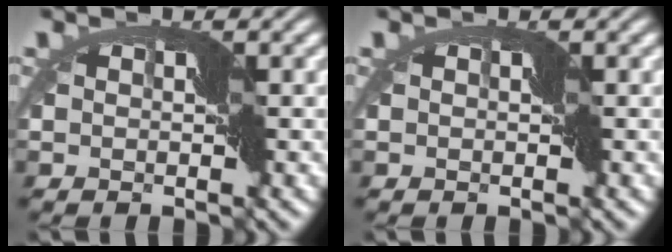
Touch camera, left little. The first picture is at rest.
{"total": 0.0}